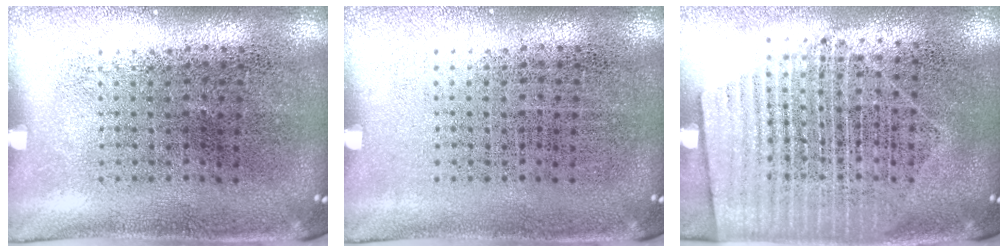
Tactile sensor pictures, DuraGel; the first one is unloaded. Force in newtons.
{"total": 0.0}
{"total": 1.6, "press": 1.4, "slide": 0.8}